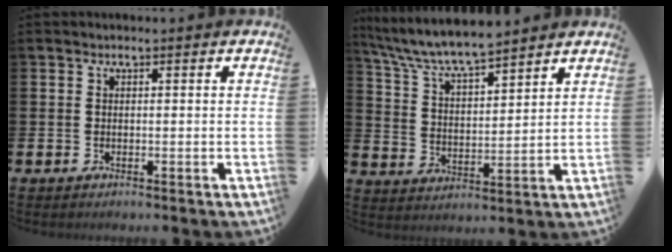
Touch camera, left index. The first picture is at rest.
{"total": 7.4, "force": [7.0, 0.8, 2.3], "torque": [-0.073, -0.042, 0.122]}